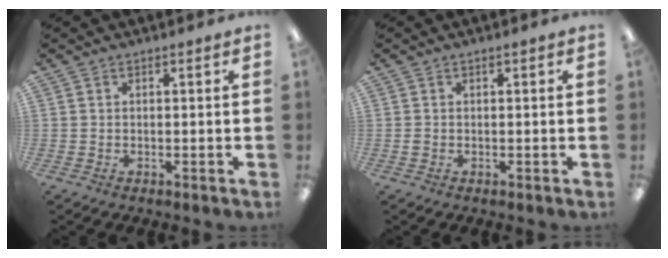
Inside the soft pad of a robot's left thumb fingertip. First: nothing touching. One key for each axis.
{"total": 0.6, "fx": -0.2, "fy": 0.5, "fz": 0.4, "tx": -0.007, "ty": 0.004, "tz": -0.005}